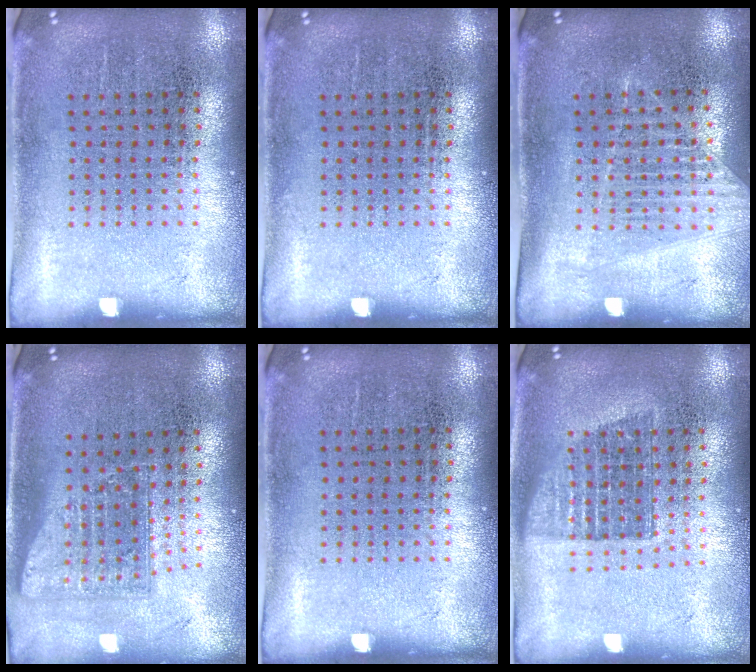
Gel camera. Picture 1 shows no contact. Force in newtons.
{"total": 0.0}
{"total": 1.2, "press": 1.1, "slide": 0.4}
{"total": 1.7, "press": 1.3, "slide": 1.0}
{"total": 0.0}
{"total": 1.3, "press": 1.1, "slide": 0.6}